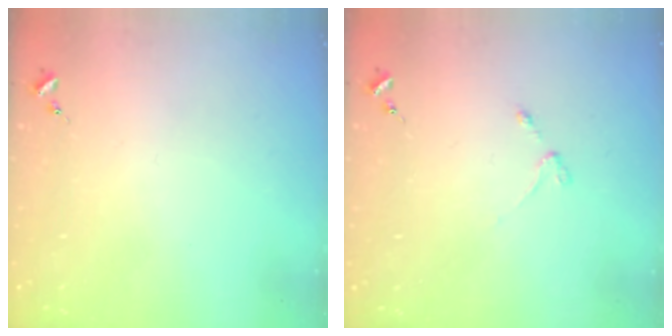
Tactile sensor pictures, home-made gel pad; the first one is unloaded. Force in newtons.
{"total": 3.0, "press": 2.9, "slide": 0.5}